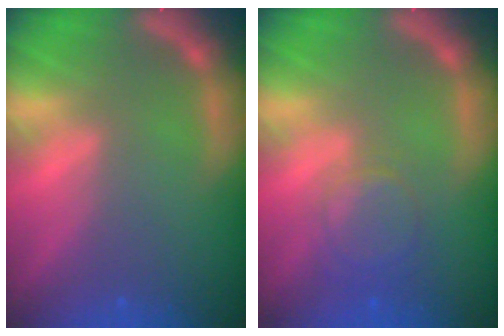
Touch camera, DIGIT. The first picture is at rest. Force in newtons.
{"total": 4.0}